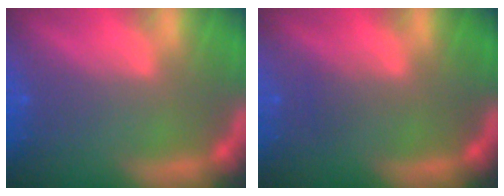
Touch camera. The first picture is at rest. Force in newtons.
{"total": 1.0}